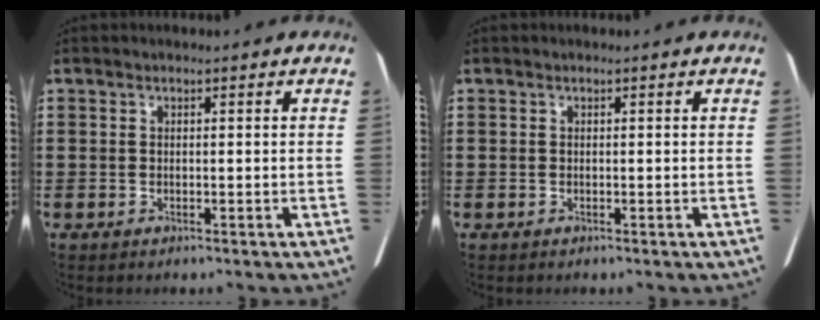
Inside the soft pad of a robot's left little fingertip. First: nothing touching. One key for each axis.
{"total": 0.0}